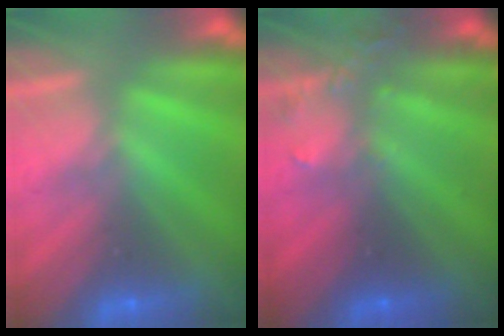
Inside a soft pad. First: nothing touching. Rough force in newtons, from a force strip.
{"total": 3.3}